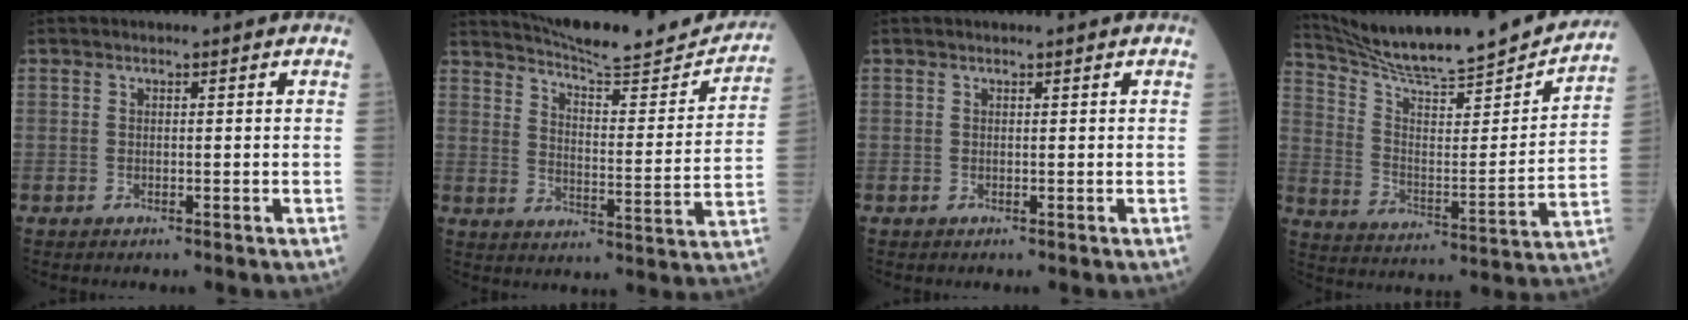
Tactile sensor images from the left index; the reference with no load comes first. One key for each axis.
{"total": 19.3, "fx": 18.3, "fy": 1.9, "fz": 5.9, "tx": -0.082, "ty": -0.046, "tz": 0.242}
{"total": 0.6, "fx": 0.5, "fy": -0.1, "fz": 0.2, "tx": -0.003, "ty": 0.005, "tz": 0.012}
{"total": 22.8, "fx": 21.2, "fy": 0.9, "fz": 8.3, "tx": -0.138, "ty": -0.056, "tz": 0.308}